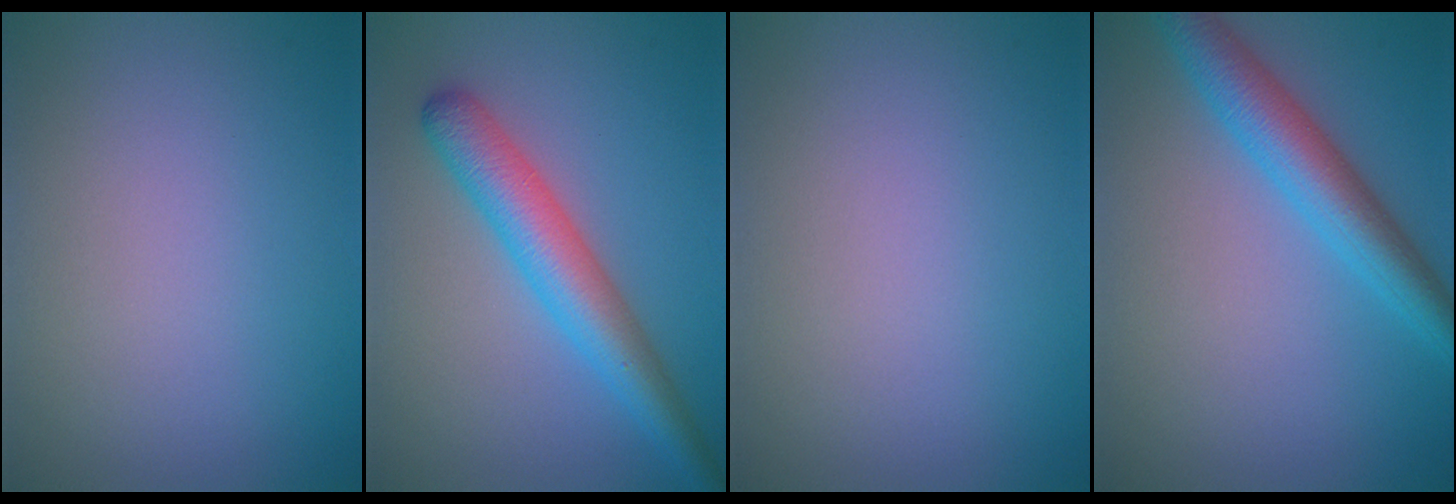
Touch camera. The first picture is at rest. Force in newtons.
{"total": 5.6, "press": 5.6, "slide": 0.1}
{"total": 0.0}
{"total": 5.1, "press": 5.1, "slide": 0.2}